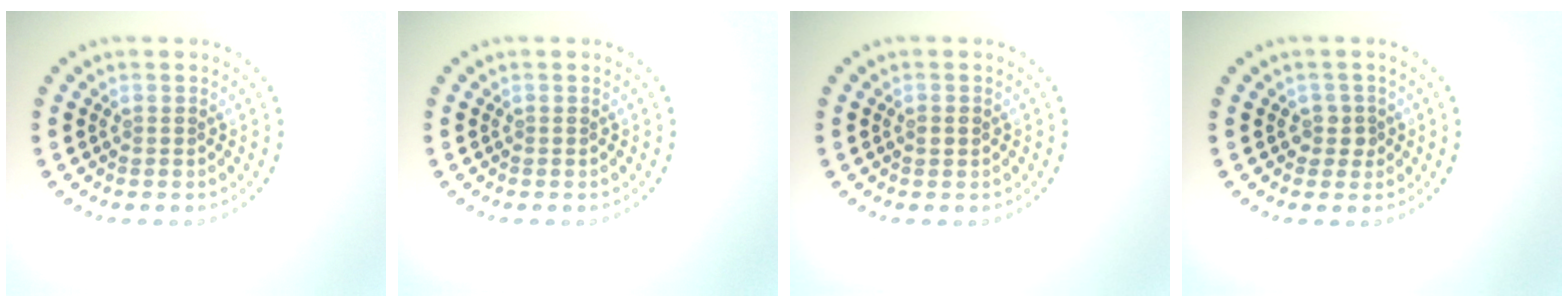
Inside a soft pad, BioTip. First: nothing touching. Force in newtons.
{"total": 0.0}
{"total": 1.0, "press": 1.0, "slide": 0.0}
{"total": 1.5, "press": 1.3, "slide": 0.8}